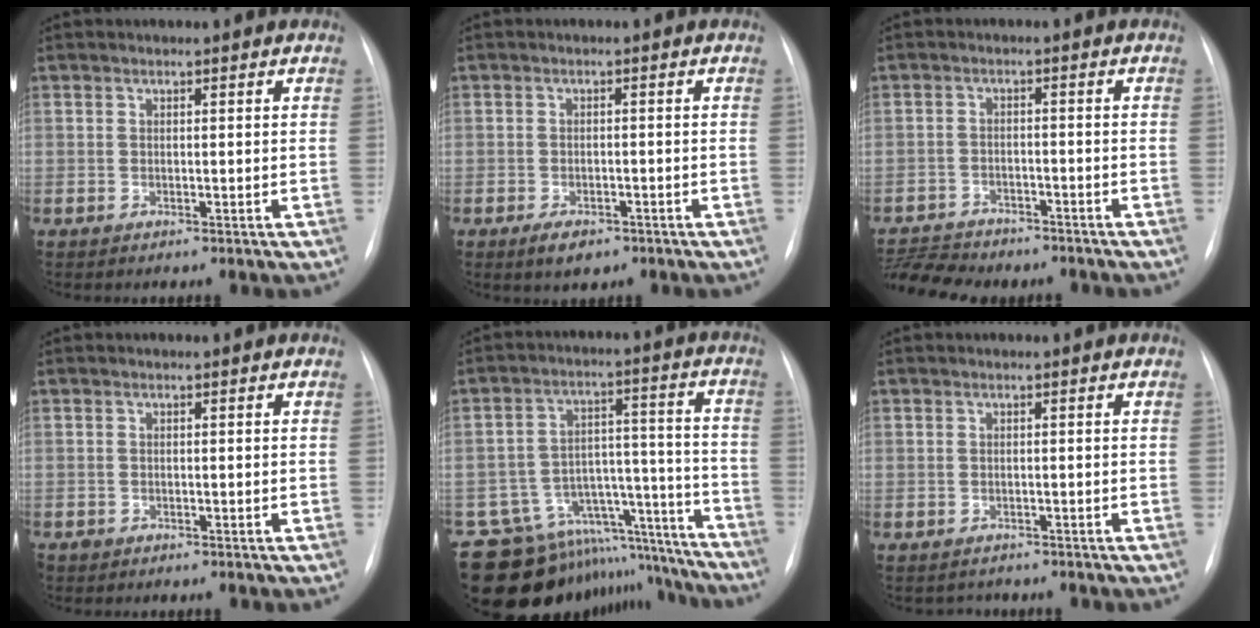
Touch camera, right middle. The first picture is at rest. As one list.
[{"total": 3.6, "force": [-2.3, 1.9, 2.0], "torque": [-0.037, -0.003, -0.027]}, {"total": 9.2, "force": [-8.5, 2.8, 2.1], "torque": [-0.039, 0.004, -0.127]}, {"total": 0.7, "force": [-0.5, 0.5, -0.1], "torque": [-0.003, 0.003, -0.010]}, {"total": 20.9, "force": [-19.2, 7.4, 3.5], "torque": [-0.050, 0.074, -0.264]}, {"total": 1.7, "force": [-1.3, 1.0, -0.4], "torque": [-0.001, 0.001, -0.020]}]